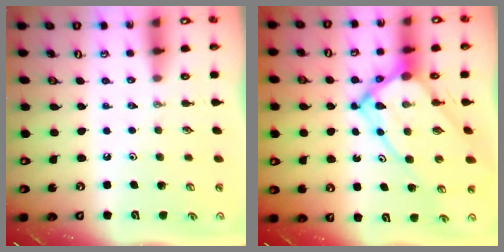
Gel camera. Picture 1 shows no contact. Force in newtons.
{"total": 16.3, "press": 16.3, "slide": 1.6}